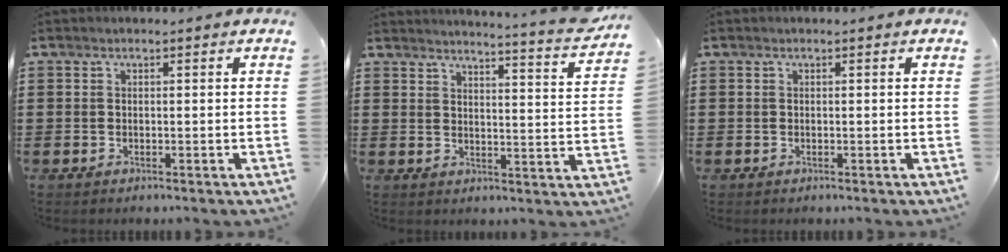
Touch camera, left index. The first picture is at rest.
{"total": 4.3, "force": [4.0, -0.9, 1.4], "torque": [-0.029, -0.040, 0.062]}
{"total": 0.0}